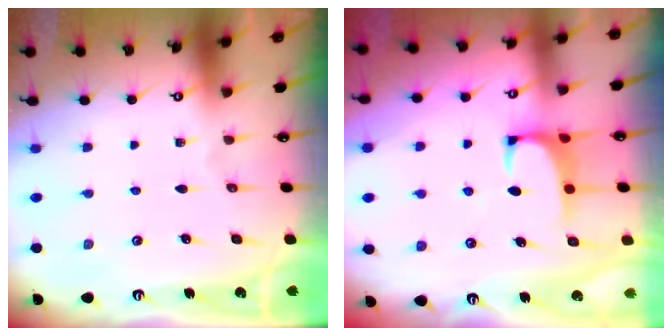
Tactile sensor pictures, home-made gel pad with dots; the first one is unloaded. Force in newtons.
{"total": 1.3, "press": 1.0, "slide": 0.7}